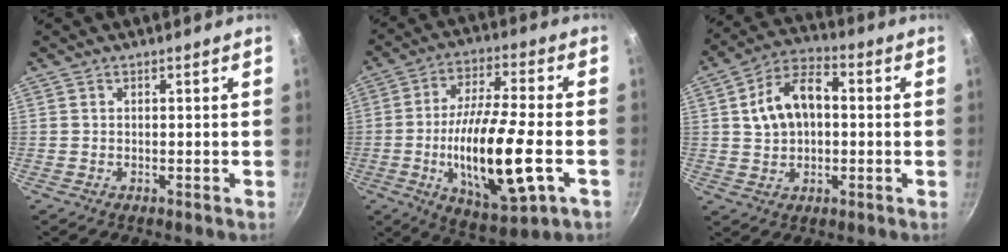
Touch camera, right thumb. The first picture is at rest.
{"total": 20.0, "force": [-4.8, 6.0, 18.5], "torque": [-0.330, 0.010, -0.082]}
{"total": 11.8, "force": [1.3, 7.6, 8.9], "torque": [-0.136, 0.030, 0.015]}